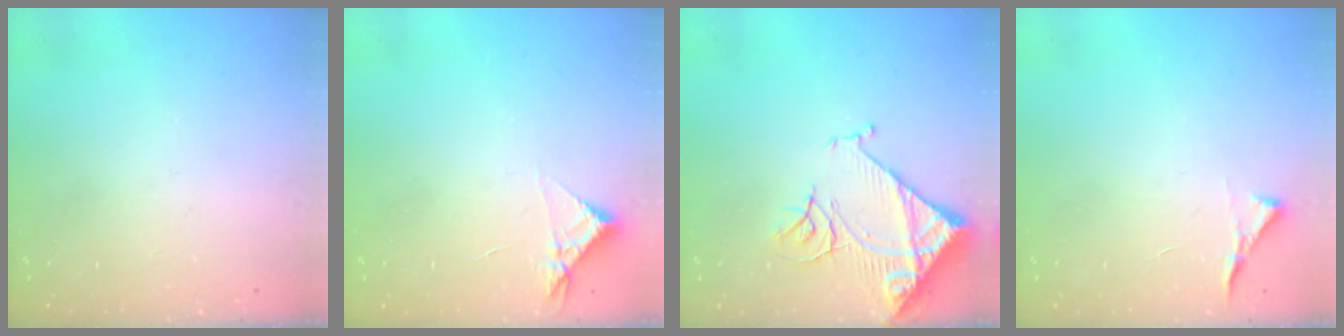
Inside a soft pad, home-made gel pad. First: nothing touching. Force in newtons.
{"total": 3.4, "press": 3.4, "slide": 0.5}
{"total": 13.6, "press": 13.5, "slide": 1.7}
{"total": 3.5, "press": 3.5, "slide": 0.5}